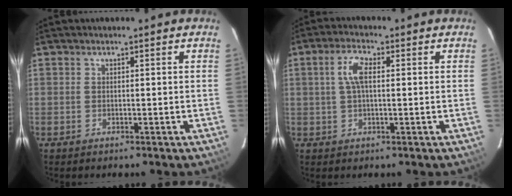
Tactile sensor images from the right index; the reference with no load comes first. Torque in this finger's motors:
{"motor_torque": [0.45, -0.12, 0.34, 0.10]}